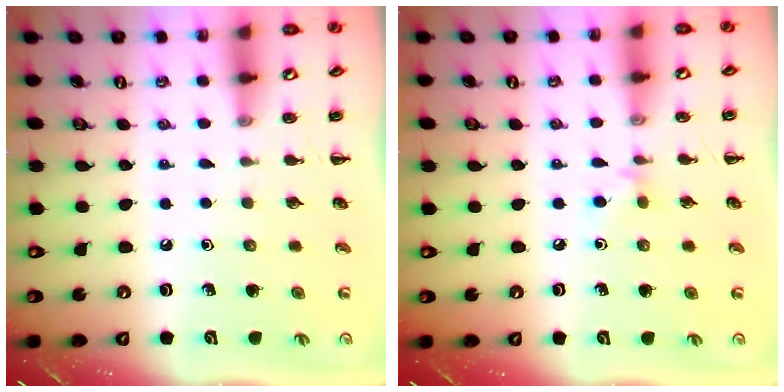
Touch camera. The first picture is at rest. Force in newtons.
{"total": 3.7, "press": 3.4, "slide": 1.5}